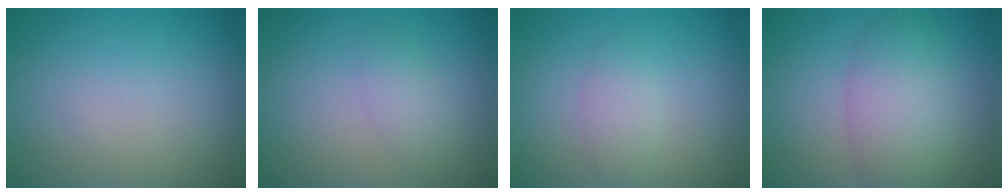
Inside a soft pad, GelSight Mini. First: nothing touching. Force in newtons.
{"total": 1.7, "press": 1.7, "slide": 0.1}
{"total": 1.7, "press": 1.7, "slide": 0.0}
{"total": 5.6, "press": 5.6, "slide": 0.2}